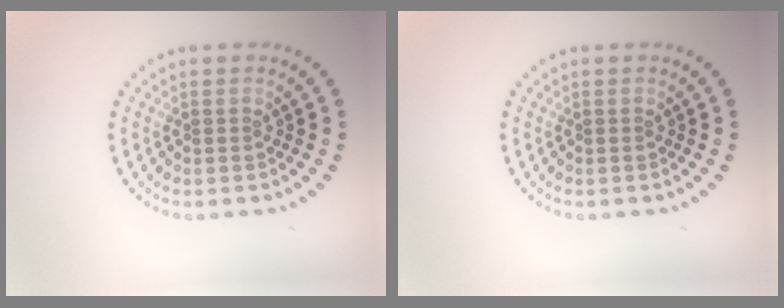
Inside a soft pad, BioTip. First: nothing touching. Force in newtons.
{"total": 0.0}